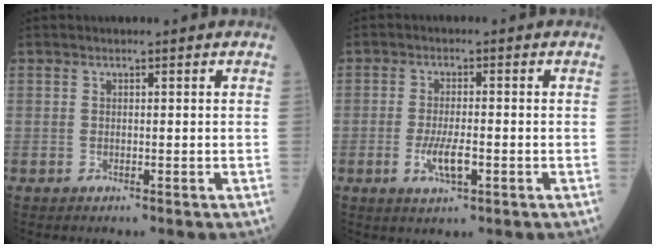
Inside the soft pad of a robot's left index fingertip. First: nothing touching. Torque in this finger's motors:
{"motor_torque": [0.83, 0.18, 0.40, 0.11]}